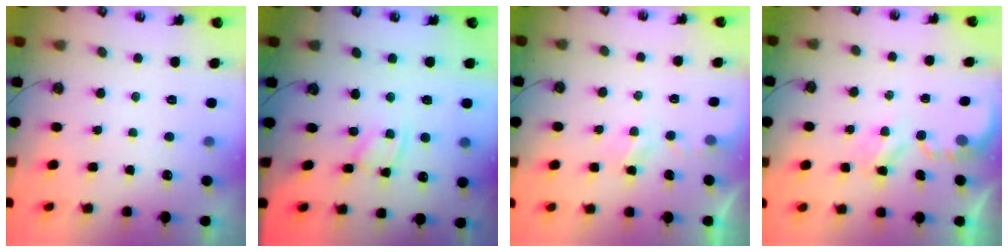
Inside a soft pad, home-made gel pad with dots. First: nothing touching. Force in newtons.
{"total": 2.5, "press": 2.5, "slide": 0.1}
{"total": 2.2, "press": 2.1, "slide": 0.4}
{"total": 2.8, "press": 2.8, "slide": 0.4}